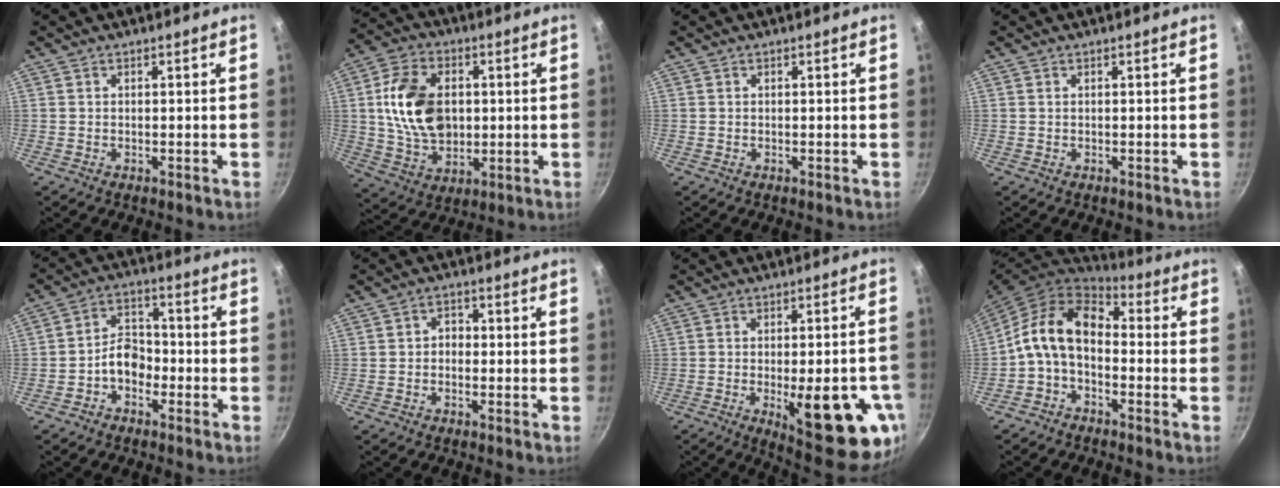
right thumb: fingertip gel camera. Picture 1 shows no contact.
{"total": 15.8, "force": [1.8, 10.9, 11.3], "torque": [-0.187, -0.001, 0.034]}
{"total": 0.0}
{"total": 0.0}
{"total": 6.3, "force": [-2.7, 4.5, 3.6], "torque": [-0.033, 0.038, -0.055]}
{"total": 2.7, "force": [-0.5, 2.2, 1.5], "torque": [-0.009, 0.011, -0.013]}
{"total": 18.9, "force": [-5.8, 6.5, 16.8], "torque": [-0.191, 0.000, -0.067]}
{"total": 12.3, "force": [-1.4, 8.1, 9.2], "torque": [-0.161, 0.048, -0.047]}